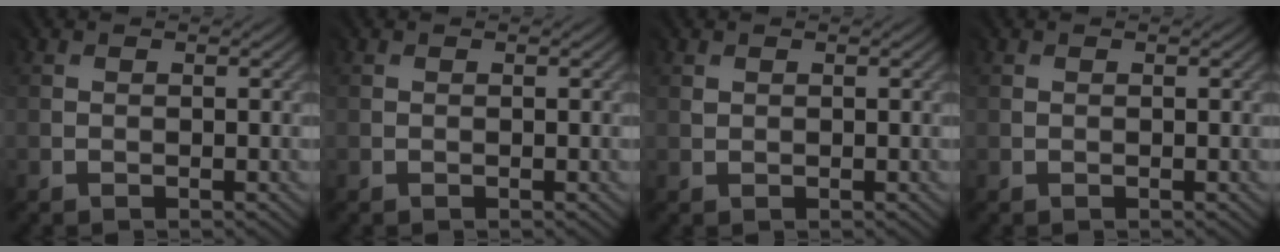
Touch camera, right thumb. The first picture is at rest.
{"total": 0.0}
{"total": 0.9, "force": [0.8, 0.4, -0.2], "torque": [0.001, -0.002, 0.016]}
{"total": 0.0}